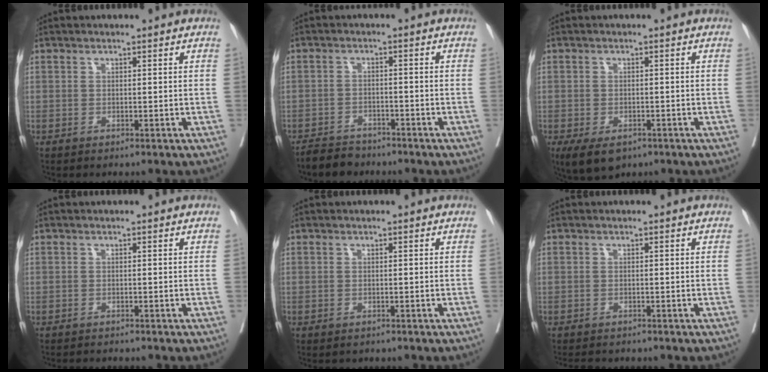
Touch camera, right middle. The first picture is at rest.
{"total": 4.3, "force": [-4.0, 1.5, 0.4], "torque": [-0.010, -0.005, -0.072]}
{"total": 6.1, "force": [-3.9, 3.2, 3.5], "torque": [-0.058, -0.008, -0.059]}
{"total": 2.7, "force": [-2.5, 0.4, 0.8], "torque": [-0.013, -0.005, -0.033]}
{"total": 0.9, "force": [-0.8, 0.5, 0.1], "torque": [-0.008, 0.000, -0.013]}
{"total": 4.3, "force": [-3.8, 1.4, 1.4], "torque": [-0.018, -0.005, -0.055]}